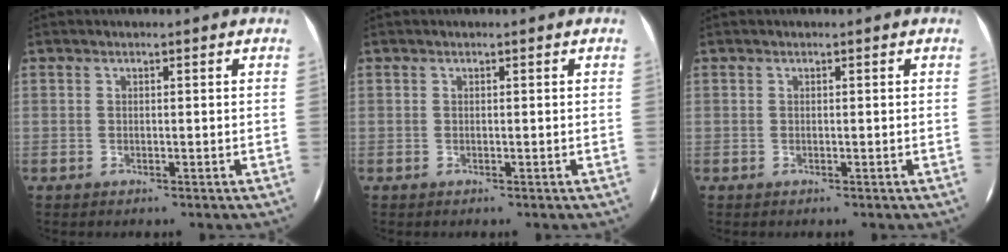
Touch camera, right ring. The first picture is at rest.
{"total": 0.0}
{"total": 0.0}